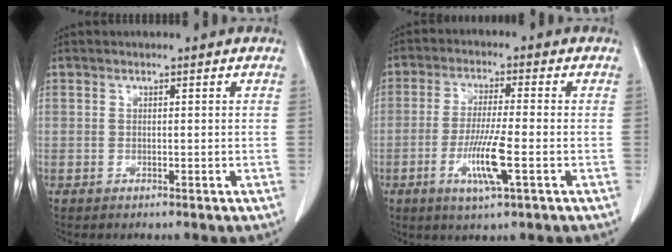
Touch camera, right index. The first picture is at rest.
{"total": 7.8, "force": [-2.6, 0.1, 7.3], "torque": [-0.141, -0.013, -0.048]}